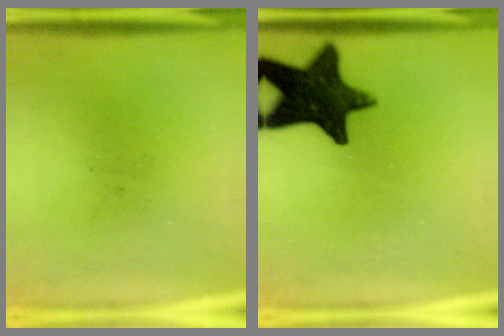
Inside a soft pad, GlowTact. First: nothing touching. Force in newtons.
{"total": 15.8}